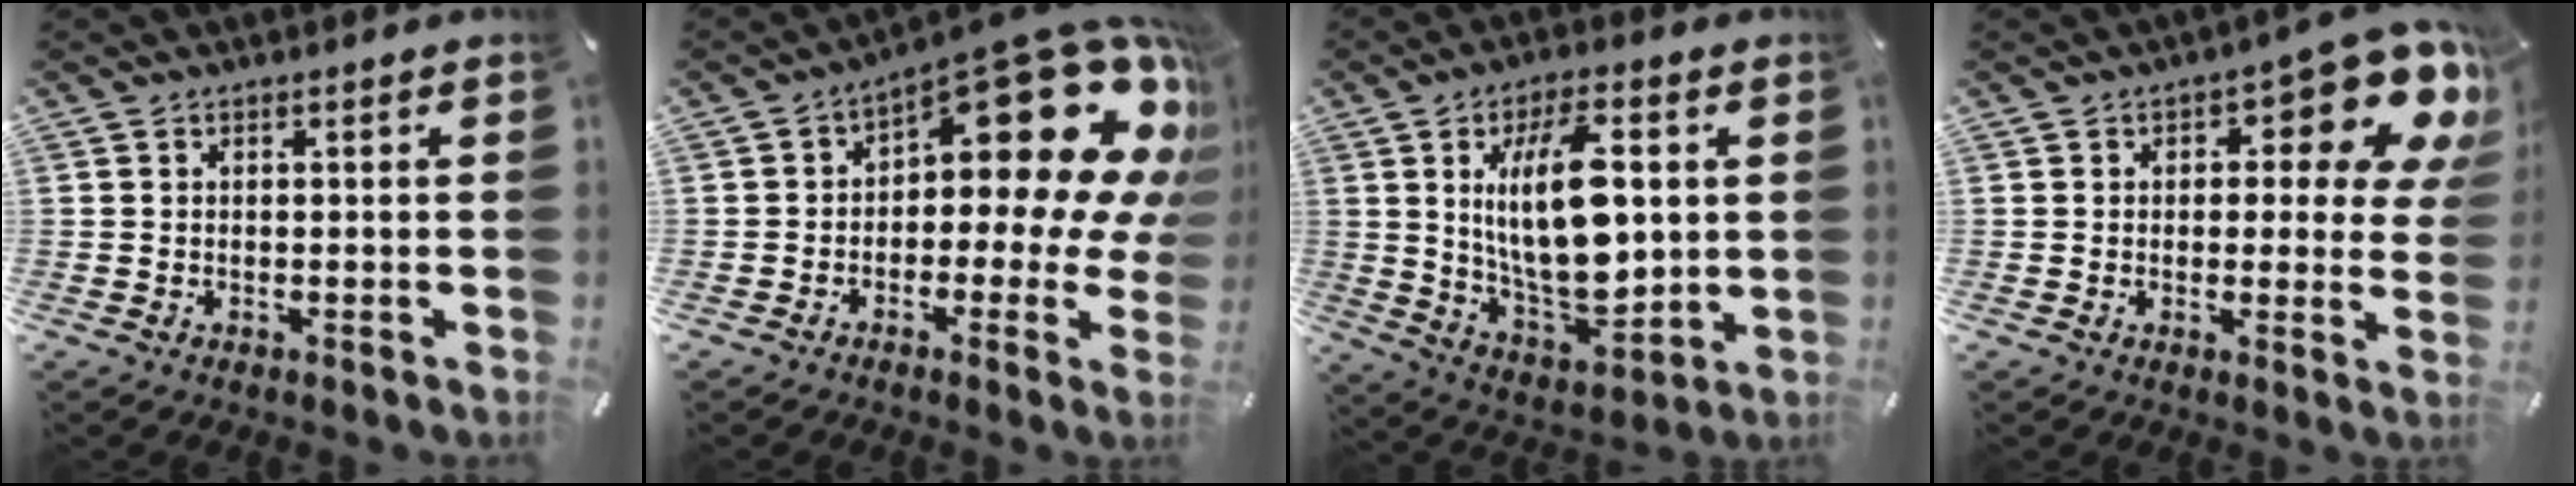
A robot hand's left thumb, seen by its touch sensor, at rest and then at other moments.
{"total": 22.7, "force": [10.5, 10.0, 17.5], "torque": [-0.219, -0.086, 0.174]}
{"total": 18.9, "force": [3.9, 9.4, 15.9], "torque": [-0.290, -0.020, 0.059]}
{"total": 14.2, "force": [7.3, 6.1, 10.6], "torque": [-0.122, -0.061, 0.118]}